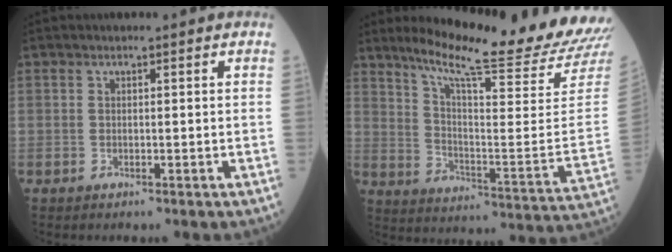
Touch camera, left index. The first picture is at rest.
{"total": 22.5, "force": [20.4, -1.6, 9.5], "torque": [-0.163, -0.108, 0.277]}